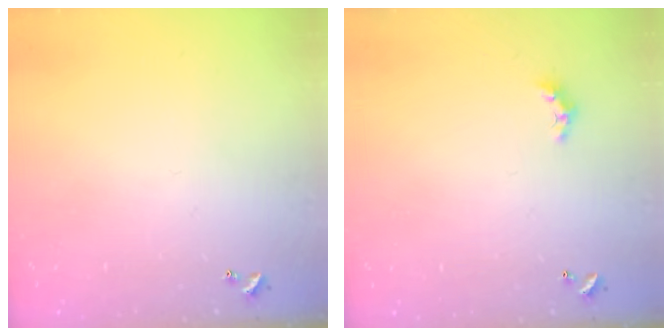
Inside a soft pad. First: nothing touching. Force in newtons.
{"total": 2.0, "press": 1.9, "slide": 0.6}